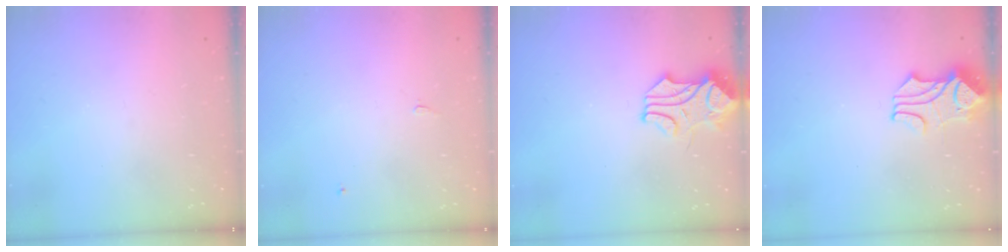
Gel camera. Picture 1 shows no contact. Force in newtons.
{"total": 0.0}
{"total": 1.4, "press": 1.4, "slide": 0.1}
{"total": 1.8, "press": 1.4, "slide": 1.0}